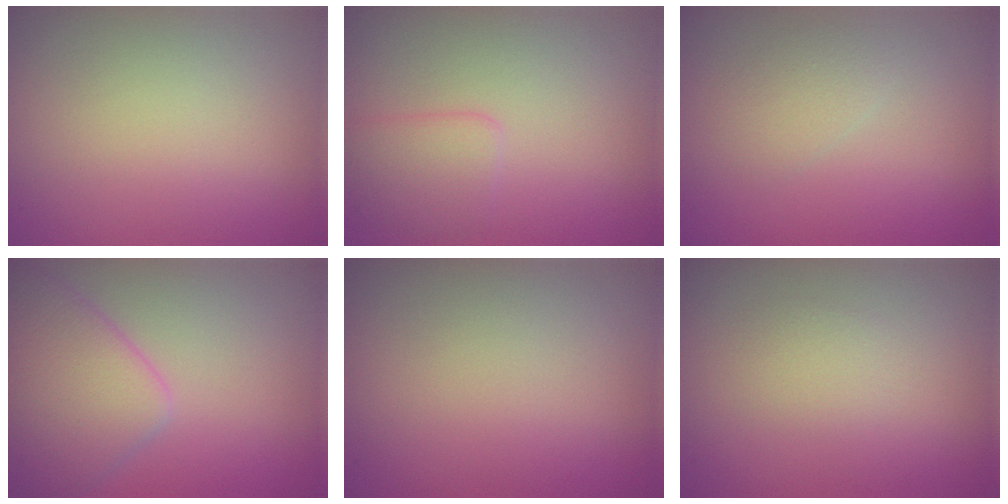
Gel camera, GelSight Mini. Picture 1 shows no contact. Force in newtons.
{"total": 2.0, "press": 2.0, "slide": 0.1}
{"total": 1.4, "press": 1.4, "slide": 0.1}
{"total": 5.6, "press": 5.6, "slide": 0.2}
{"total": 0.0}
{"total": 1.1, "press": 1.1, "slide": 0.1}